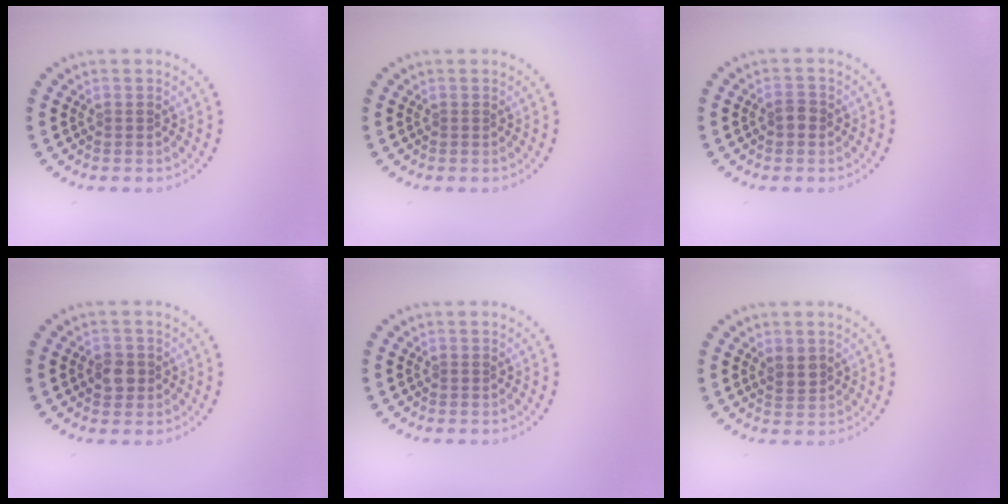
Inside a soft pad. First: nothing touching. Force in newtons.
{"total": 0.0}
{"total": 1.3, "press": 1.3, "slide": 0.2}
{"total": 2.0, "press": 1.9, "slide": 0.4}
{"total": 0.0}
{"total": 1.5, "press": 1.4, "slide": 0.5}